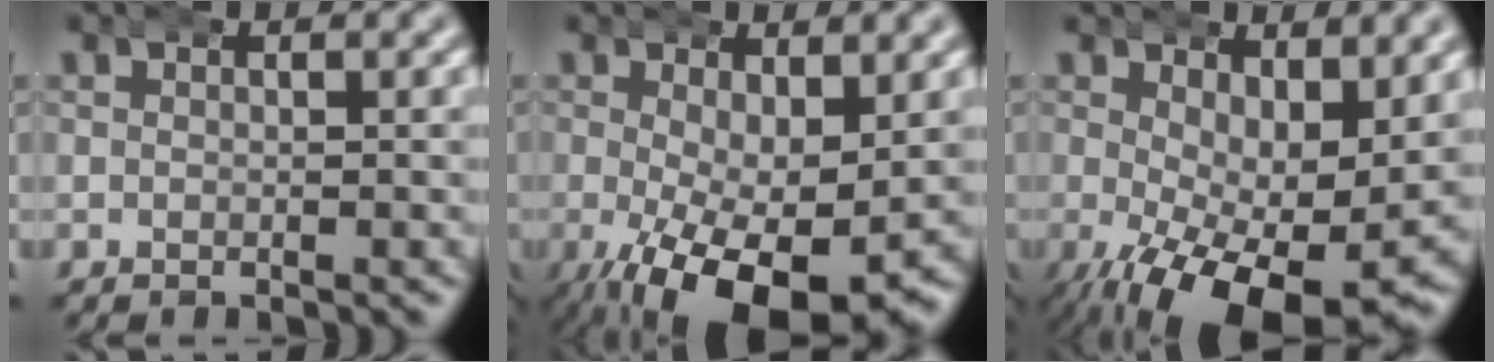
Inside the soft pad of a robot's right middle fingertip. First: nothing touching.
{"total": 9.1, "force": [-4.0, 3.4, 7.4], "torque": [-0.137, -0.046, -0.037]}
{"total": 9.9, "force": [-3.8, 4.0, 8.2], "torque": [-0.138, -0.053, -0.033]}